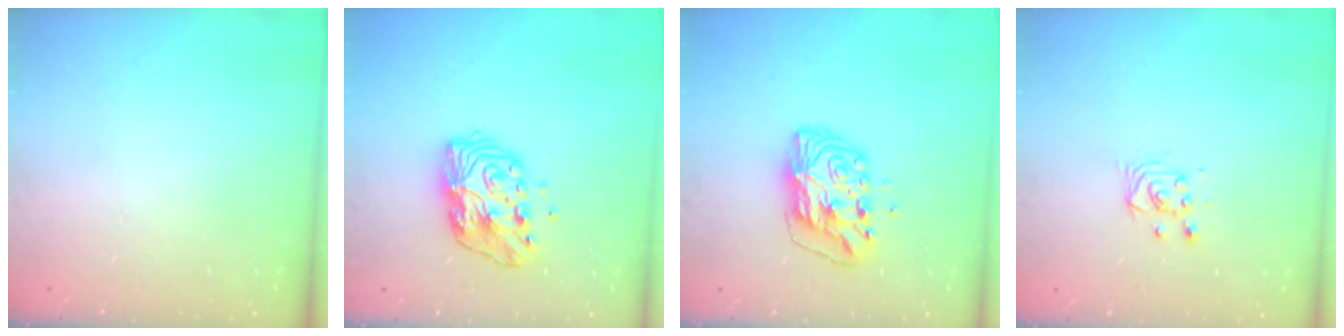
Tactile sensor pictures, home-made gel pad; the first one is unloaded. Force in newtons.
{"total": 11.7, "press": 11.6, "slide": 0.9}
{"total": 9.3, "press": 9.3, "slide": 0.8}
{"total": 3.1, "press": 3.1, "slide": 0.3}